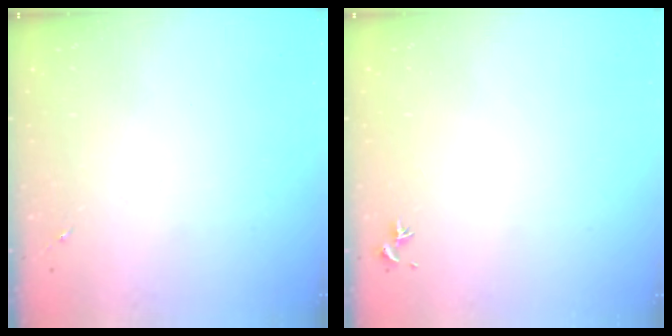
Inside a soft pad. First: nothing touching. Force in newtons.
{"total": 0.7, "press": 0.5, "slide": 0.4}